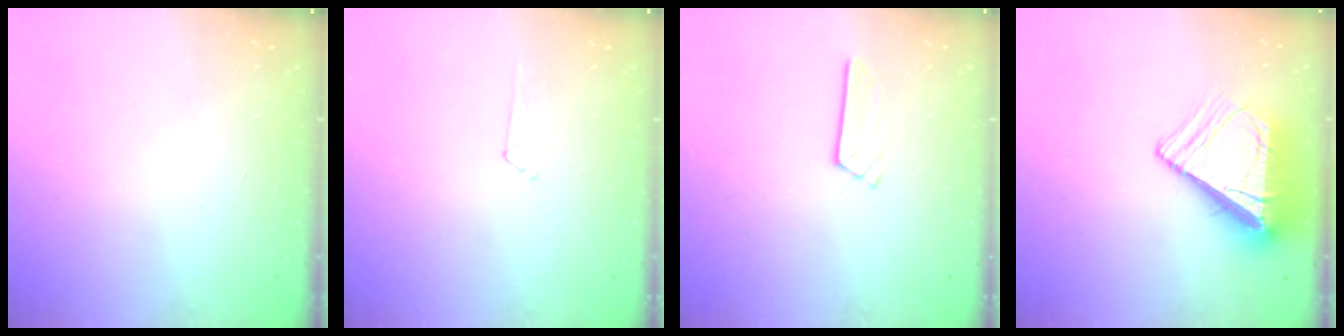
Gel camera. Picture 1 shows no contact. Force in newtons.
{"total": 3.0, "press": 3.0, "slide": 0.3}
{"total": 2.4, "press": 2.4, "slide": 0.2}
{"total": 11.6, "press": 11.5, "slide": 1.5}